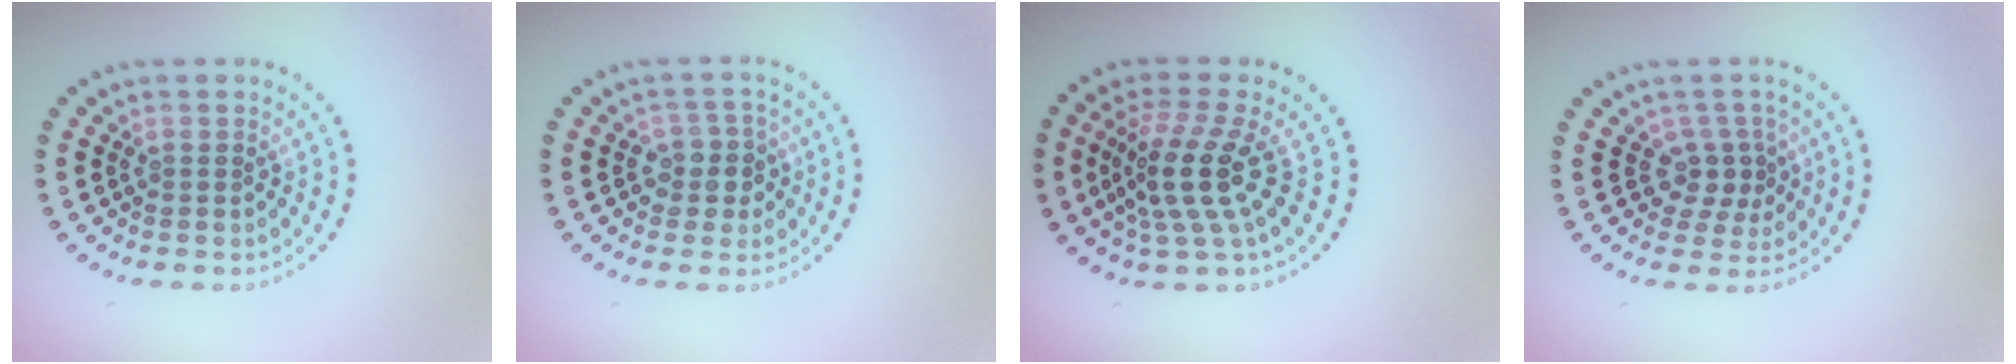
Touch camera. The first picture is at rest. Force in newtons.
{"total": 2.5, "press": 2.2, "slide": 1.0}
{"total": 4.4, "press": 3.4, "slide": 2.8}
{"total": 2.3, "press": 1.7, "slide": 1.5}